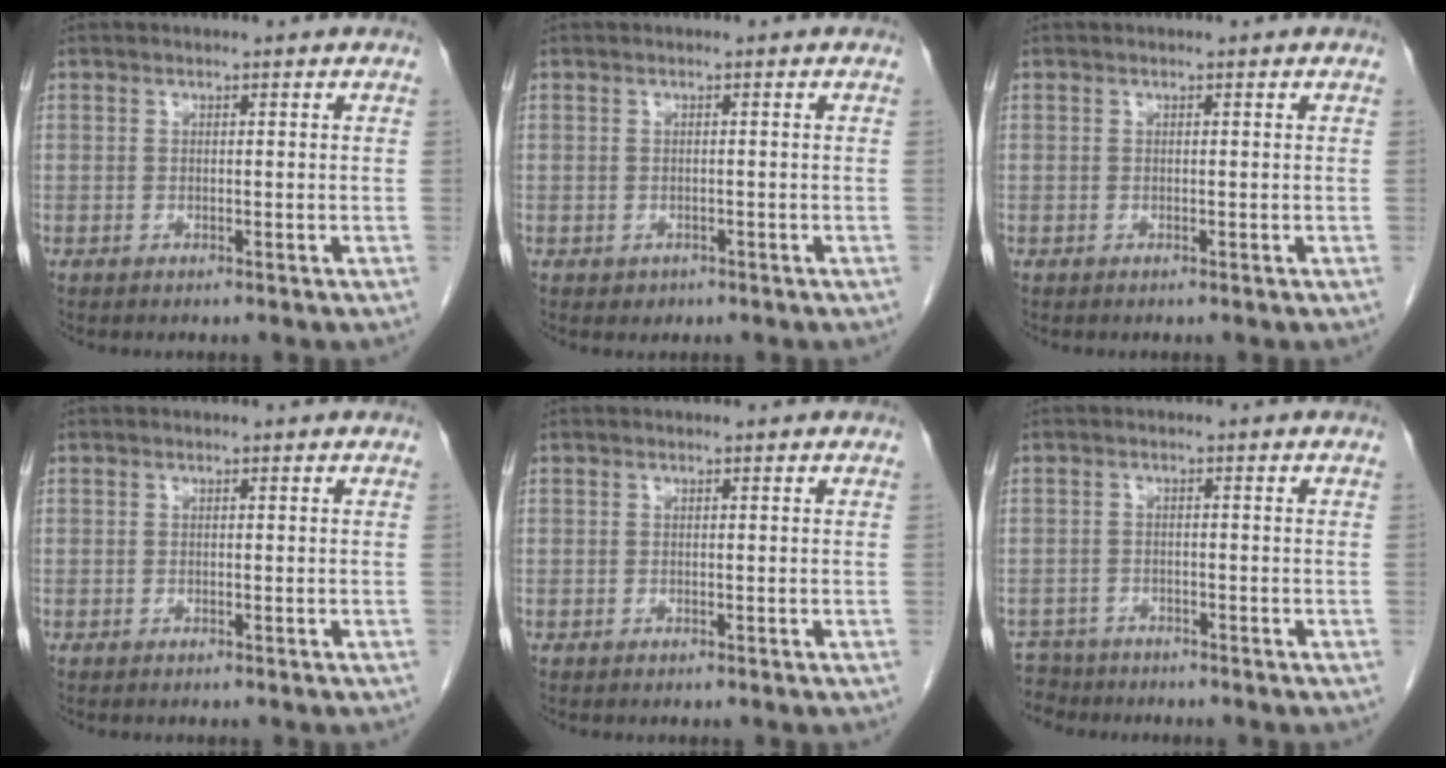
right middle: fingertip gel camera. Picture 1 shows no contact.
{"total": 1.1, "force": [-0.6, 0.9, 0.2], "torque": [-0.005, 0.002, -0.003]}
{"total": 0.0}
{"total": 0.0}
{"total": 0.0}
{"total": 4.4, "force": [-4.0, 1.8, -0.7], "torque": [0.013, -0.006, -0.073]}